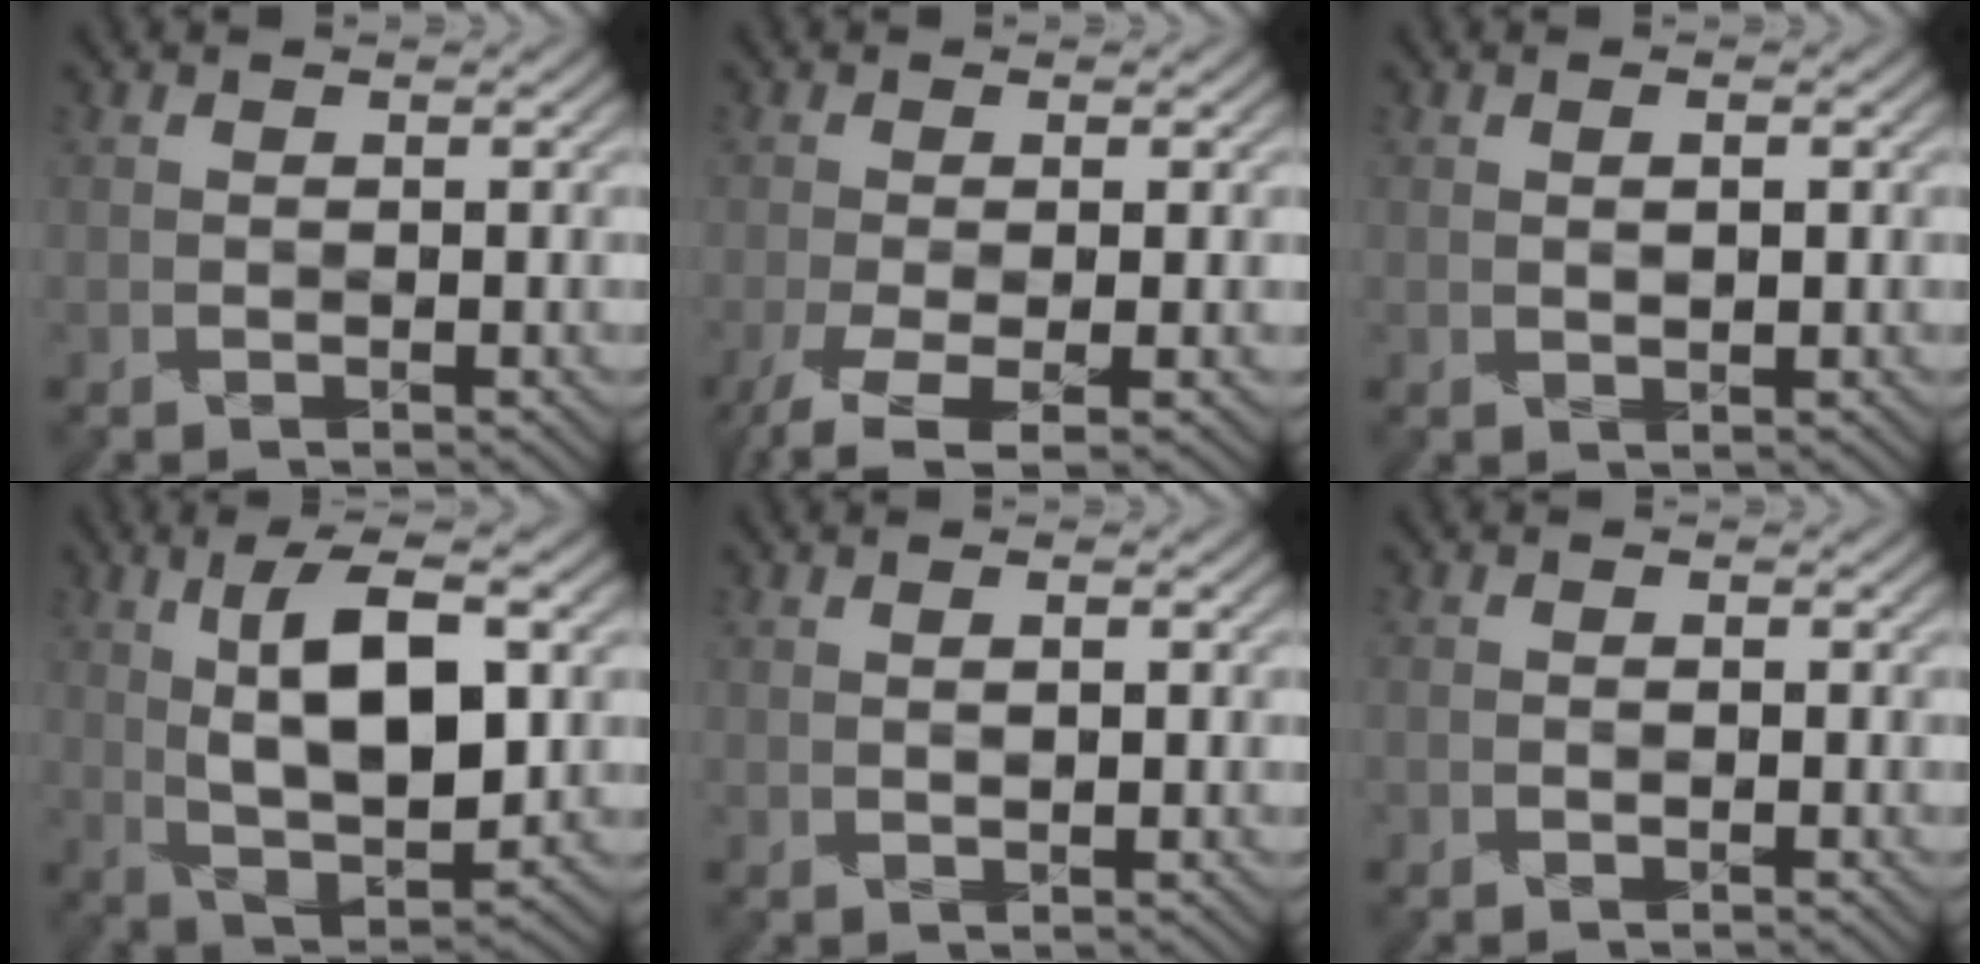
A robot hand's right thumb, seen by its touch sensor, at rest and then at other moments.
{"total": 4.7, "force": [-2.5, 1.1, 3.8], "torque": [-0.084, -0.008, -0.049]}
{"total": 1.3, "force": [0.1, 0.3, 1.3], "torque": [-0.025, 0.000, 0.002]}
{"total": 11.6, "force": [2.2, 4.9, 10.2], "torque": [-0.184, 0.002, 0.036]}
{"total": 1.0, "force": [-0.1, 0.2, 1.0], "torque": [-0.021, 0.003, -0.002]}
{"total": 1.1, "force": [-0.7, 0.5, 0.6], "torque": [-0.006, 0.001, -0.013]}